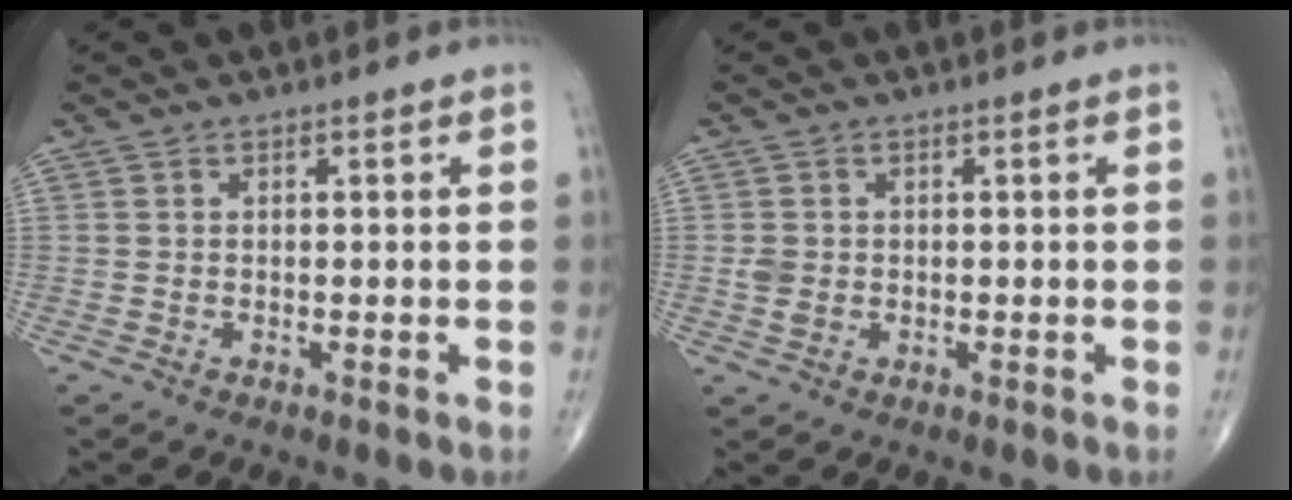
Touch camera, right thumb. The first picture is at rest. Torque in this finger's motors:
{"motor_torque": [0.71, 0.54, 0.60, 0.03, -0.01]}